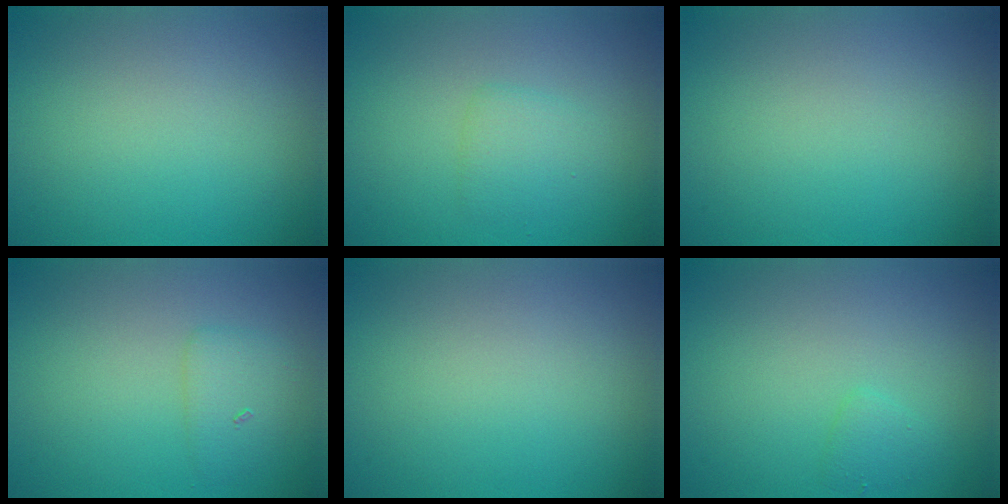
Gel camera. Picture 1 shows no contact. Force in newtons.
{"total": 1.8, "press": 1.8, "slide": 0.1}
{"total": 0.0}
{"total": 1.8, "press": 1.8, "slide": 0.1}
{"total": 0.0}
{"total": 1.0, "press": 1.0, "slide": 0.1}